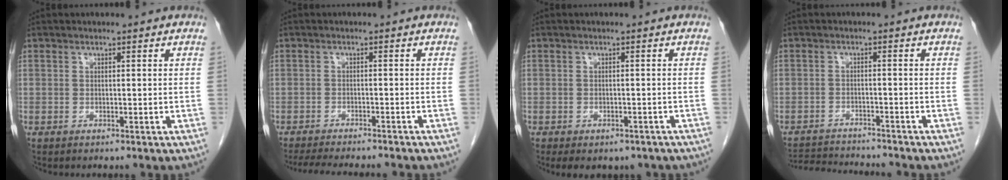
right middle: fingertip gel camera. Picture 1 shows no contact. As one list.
[{"total": 11.2, "force": [-10.1, 1.0, 4.8], "torque": [-0.064, -0.014, -0.135]}, {"total": 7.7, "force": [-5.9, 3.9, 3.1], "torque": [-0.039, 0.007, -0.064]}, {"total": 8.1, "force": [-8.0, 0.1, 1.6], "torque": [-0.025, -0.002, -0.127]}]